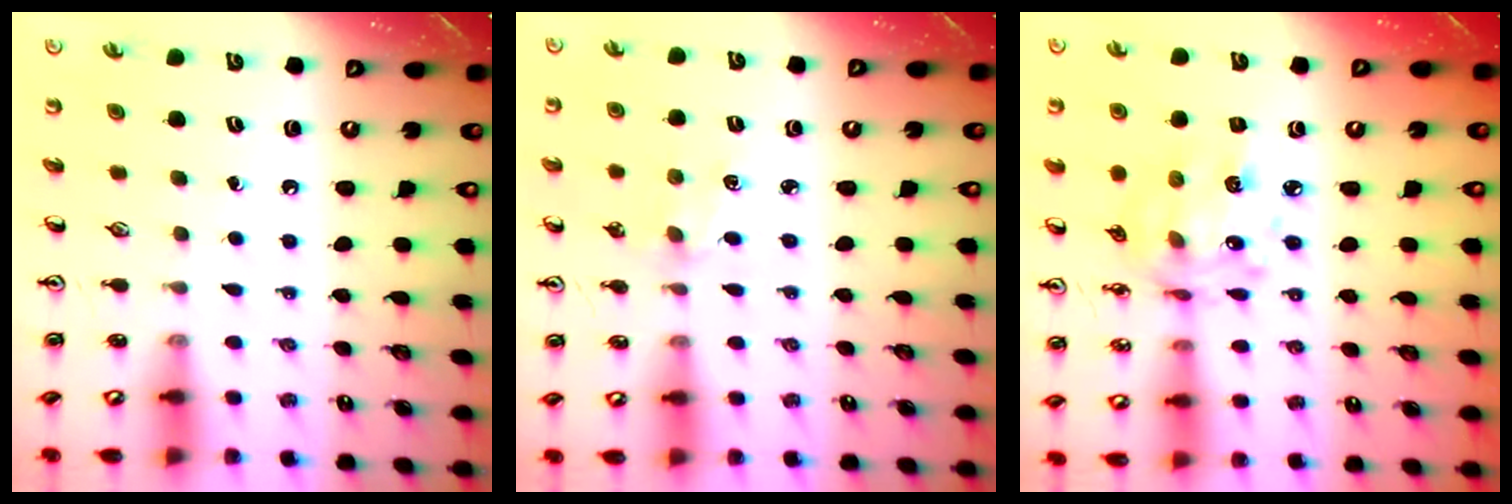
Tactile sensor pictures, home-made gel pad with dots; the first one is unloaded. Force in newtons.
{"total": 1.2, "press": 1.2, "slide": 0.2}
{"total": 13.8, "press": 13.8, "slide": 1.0}